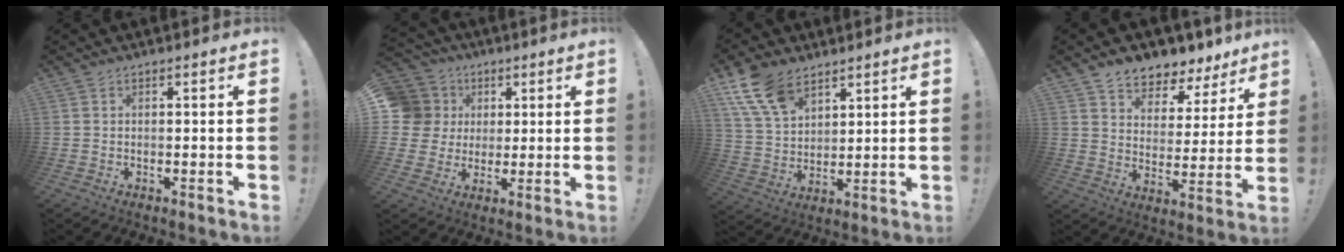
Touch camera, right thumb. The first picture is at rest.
{"total": 11.1, "force": [2.3, 10.4, 3.3], "torque": [-0.059, -0.005, 0.052]}
{"total": 12.9, "force": [8.1, 7.7, 6.6], "torque": [-0.130, -0.031, 0.159]}
{"total": 6.9, "force": [5.5, 3.8, 1.4], "torque": [-0.021, -0.053, 0.104]}